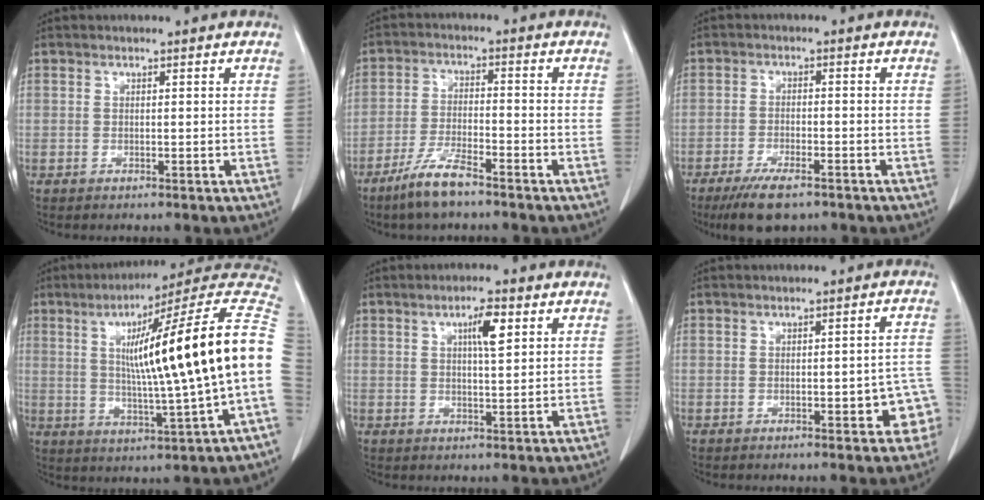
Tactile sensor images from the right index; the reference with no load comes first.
{"total": 7.1, "force": [-5.3, 1.0, 4.6], "torque": [-0.099, -0.011, -0.102]}
{"total": 7.4, "force": [-5.4, 2.0, 4.7], "torque": [-0.084, -0.013, -0.089]}
{"total": 23.6, "force": [1.9, 0.0, 23.5], "torque": [-0.282, 0.035, 0.021]}
{"total": 4.6, "force": [1.9, 0.7, 4.2], "torque": [-0.071, 0.002, 0.032]}
{"total": 5.7, "force": [-2.0, 1.9, 5.0], "torque": [-0.045, 0.021, -0.019]}